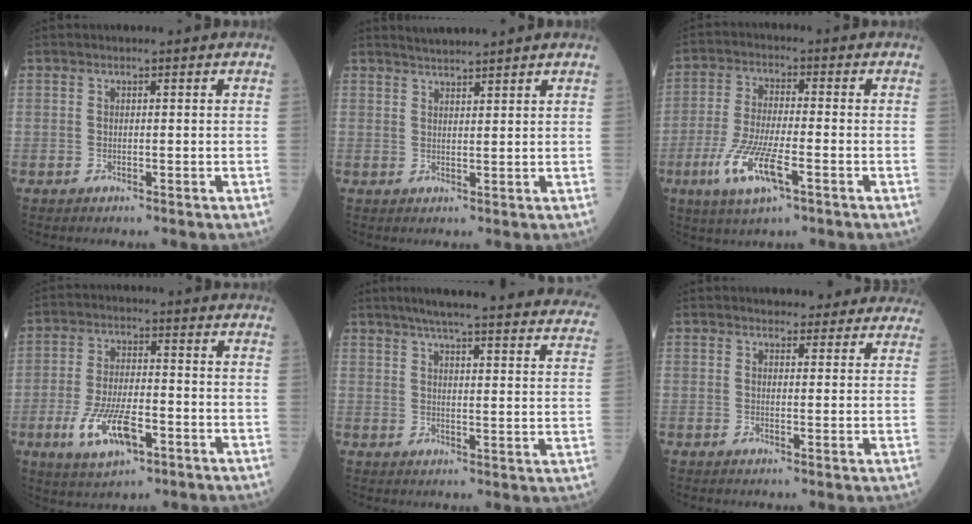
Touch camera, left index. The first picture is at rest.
{"total": 3.1, "force": [2.9, -0.6, 0.8], "torque": [-0.014, 0.010, 0.054]}
{"total": 9.3, "force": [-4.2, 2.0, 8.1], "torque": [-0.171, -0.015, -0.078]}
{"total": 9.5, "force": [-4.1, 3.5, 7.9], "torque": [-0.161, -0.007, -0.071]}
{"total": 30.2, "force": [27.2, 2.1, 12.8], "torque": [-0.181, -0.057, 0.316]}
{"total": 7.6, "force": [7.1, 2.5, 1.3], "torque": [0.008, 0.007, 0.064]}